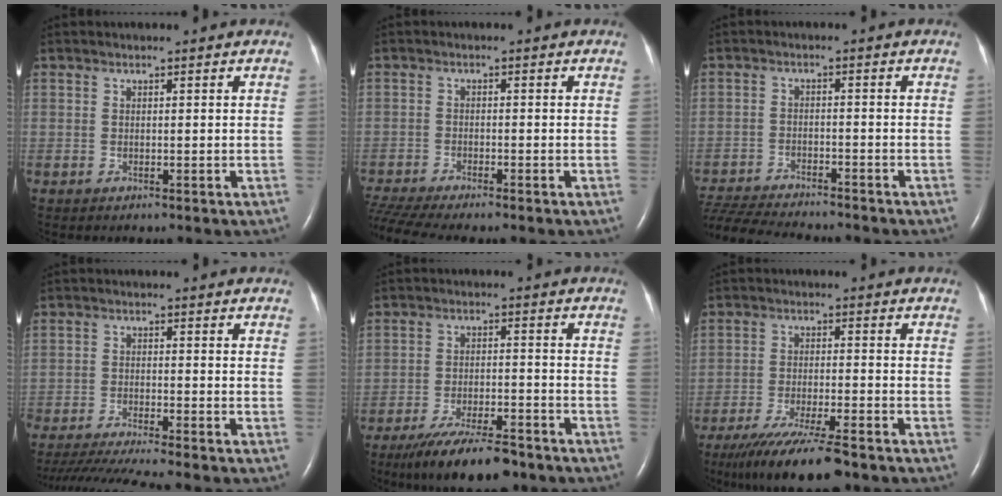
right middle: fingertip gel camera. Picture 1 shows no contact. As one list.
[{"total": 8.4, "force": [-7.4, 0.1, 3.9], "torque": [-0.075, -0.010, -0.125]}, {"total": 14.7, "force": [-13.4, 1.9, 5.7], "torque": [-0.126, -0.019, -0.207]}, {"total": 13.2, "force": [-11.8, -1.1, 5.9], "torque": [-0.089, -0.033, -0.195]}, {"total": 11.8, "force": [-9.3, 2.5, 6.8], "torque": [-0.114, -0.021, -0.151]}, {"total": 12.1, "force": [-9.2, 1.1, 7.8], "torque": [-0.137, -0.034, -0.151]}]